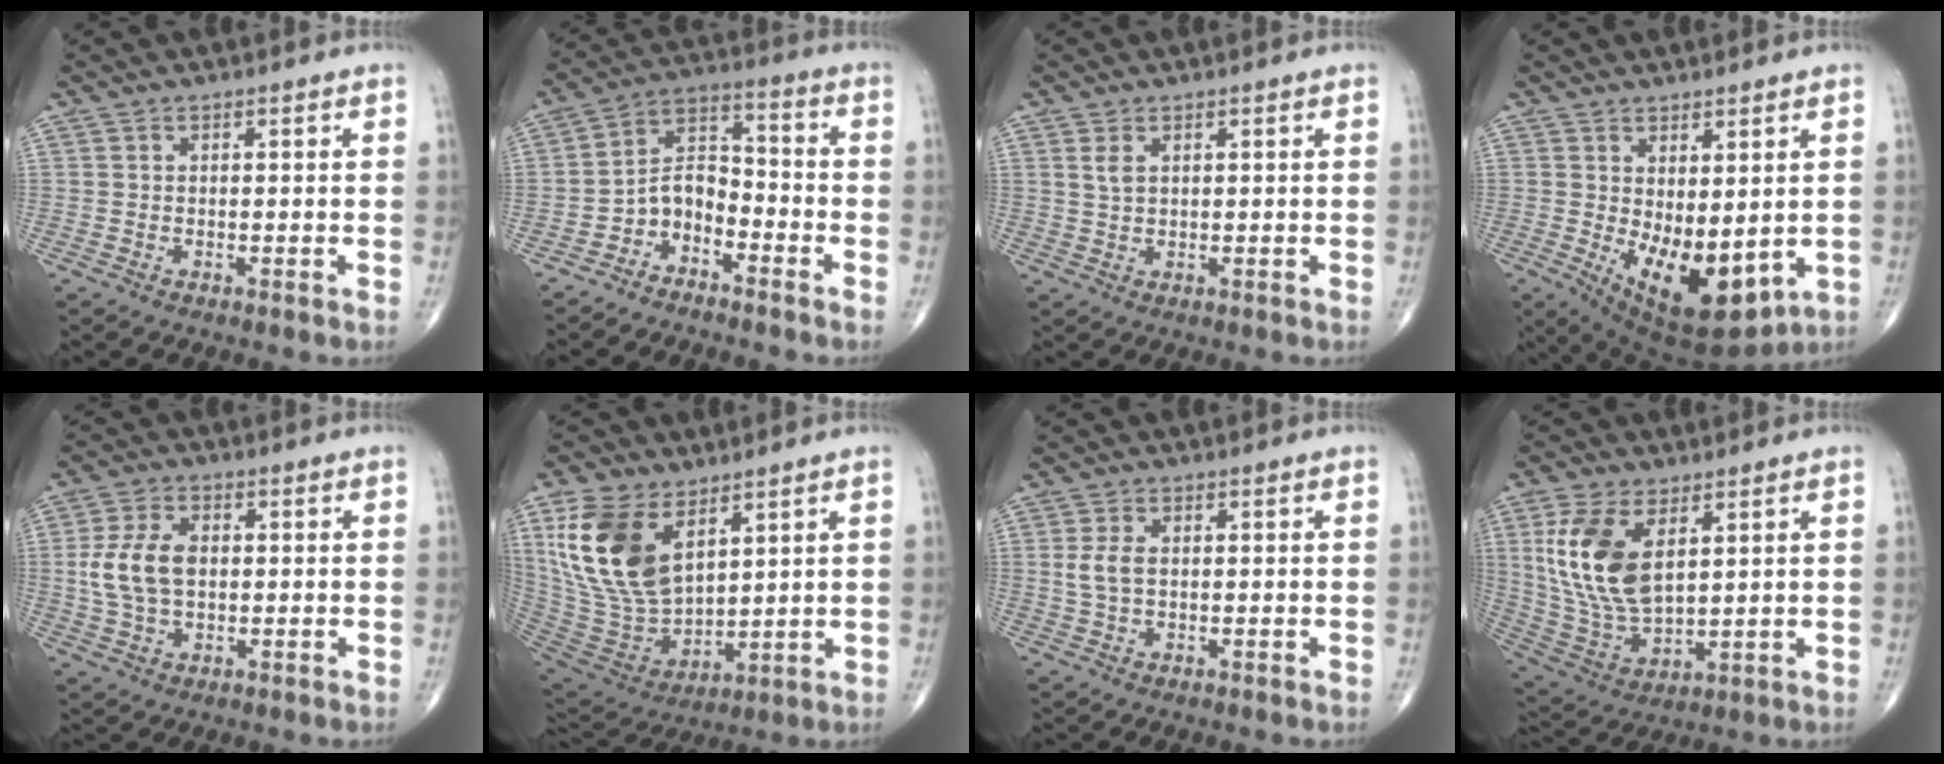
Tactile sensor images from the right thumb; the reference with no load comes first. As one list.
[{"total": 7.2, "force": [-4.4, 4.6, 3.5], "torque": [-0.047, 0.067, -0.093]}, {"total": 2.2, "force": [1.0, 1.2, 1.5], "torque": [-0.030, 0.001, 0.026]}, {"total": 12.9, "force": [-1.3, 6.1, 11.3], "torque": [-0.166, -0.026, 0.006]}, {"total": 9.4, "force": [0.4, 6.0, 7.3], "torque": [-0.145, 0.007, 0.010]}, {"total": 18.8, "force": [8.1, 10.7, 13.1], "torque": [-0.250, -0.037, 0.170]}, {"total": 3.6, "force": [0.3, 2.2, 2.9], "torque": [-0.064, 0.004, 0.008]}, {"total": 15.3, "force": [4.8, 8.2, 12.1], "torque": [-0.242, -0.020, 0.108]}]